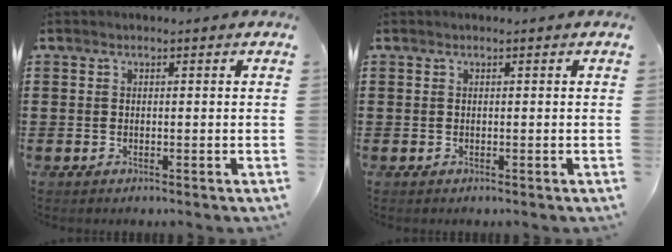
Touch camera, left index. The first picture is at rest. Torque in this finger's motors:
{"motor_torque": [0.00, 0.00, 0.00, 0.00]}